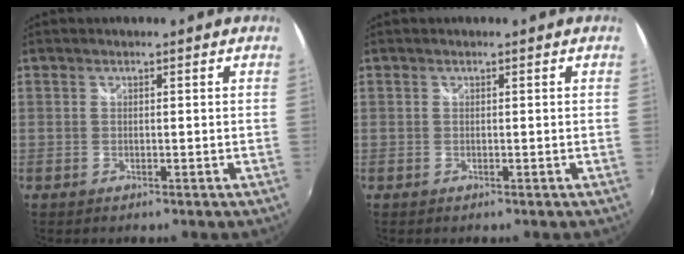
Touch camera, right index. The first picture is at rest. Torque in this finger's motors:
{"motor_torque": [0.06, 0.06, 0.00, 0.01]}